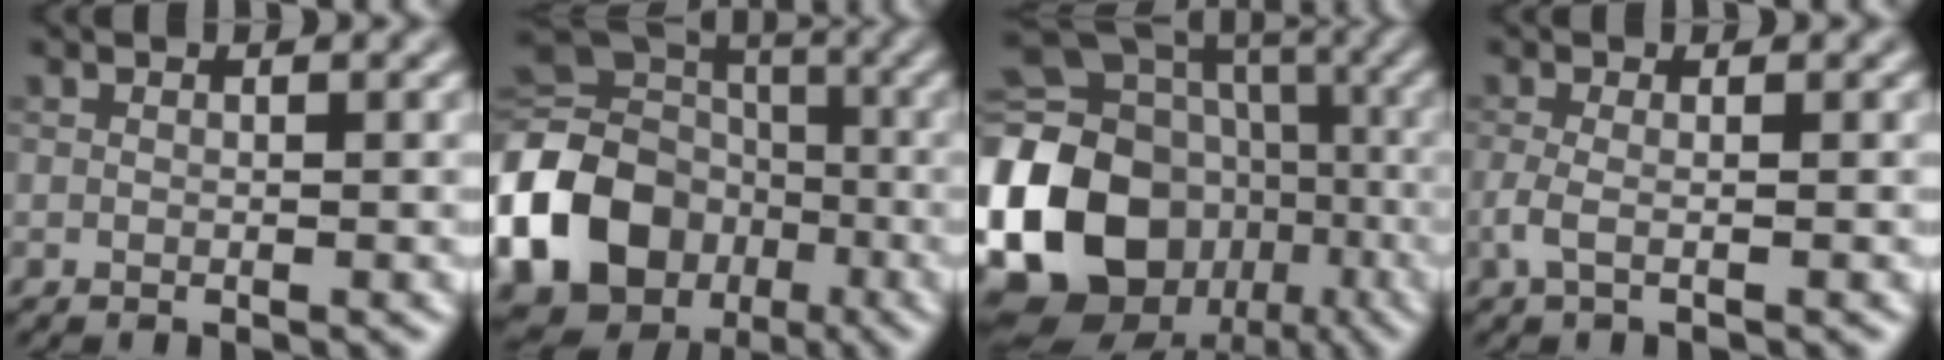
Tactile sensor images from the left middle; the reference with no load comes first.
{"total": 19.0, "force": [-6.4, 15.7, 8.5], "torque": [-0.205, -0.020, -0.142]}
{"total": 21.6, "force": [-5.6, 18.2, 10.2], "torque": [-0.233, -0.020, -0.119]}
{"total": 1.6, "force": [-0.3, 0.5, 1.5], "torque": [-0.035, -0.002, -0.012]}